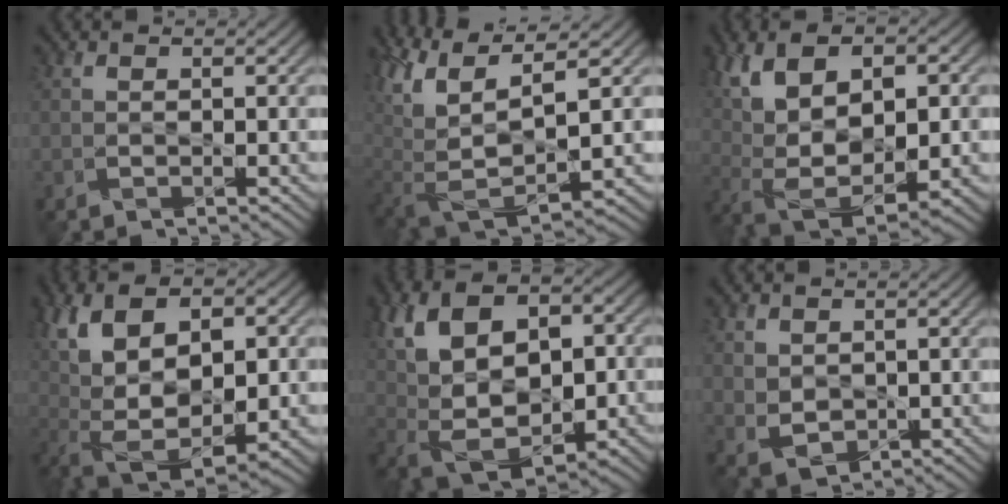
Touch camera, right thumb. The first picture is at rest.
{"total": 11.6, "force": [4.1, 5.5, 9.3], "torque": [-0.217, -0.003, 0.091]}
{"total": 13.7, "force": [2.5, 6.8, 11.7], "torque": [-0.224, 0.011, 0.049]}
{"total": 14.4, "force": [2.2, 7.7, 11.9], "torque": [-0.231, 0.013, 0.045]}
{"total": 14.2, "force": [1.9, 8.8, 10.9], "torque": [-0.212, 0.027, 0.049]}
{"total": 2.7, "force": [1.1, 2.1, 1.3], "torque": [-0.040, -0.009, 0.025]}